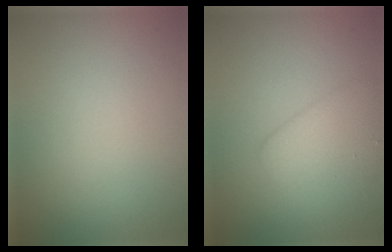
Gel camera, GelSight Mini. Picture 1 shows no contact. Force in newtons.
{"total": 3.7, "press": 3.7, "slide": 0.2}